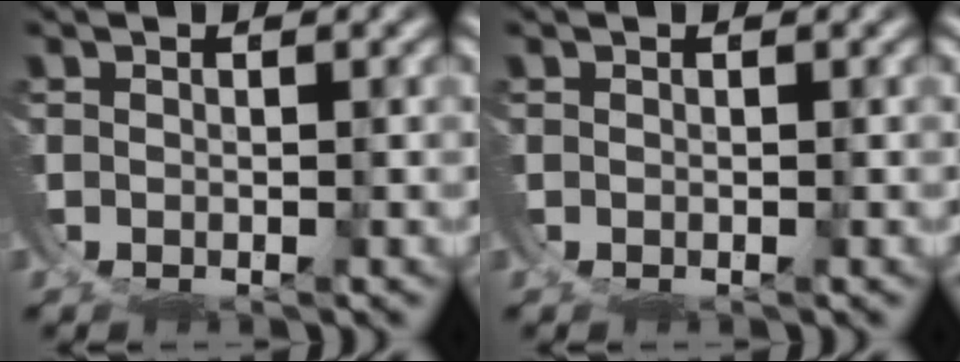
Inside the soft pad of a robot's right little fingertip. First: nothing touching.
{"total": 0.0}